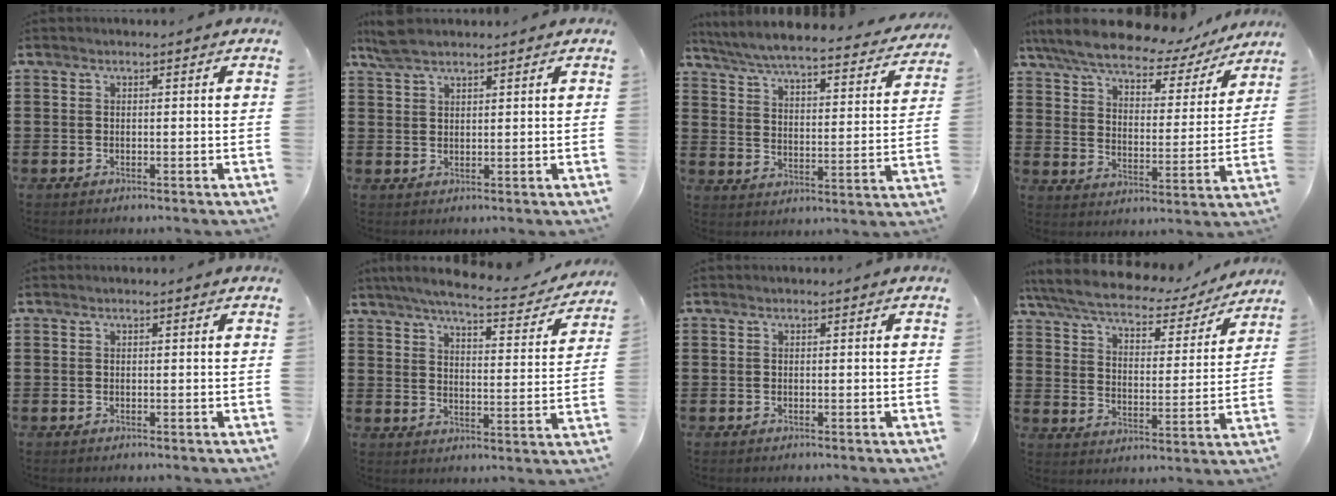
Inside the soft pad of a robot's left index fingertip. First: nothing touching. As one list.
[{"total": 3.8, "force": [3.2, 1.1, 1.8], "torque": [-0.042, 0.002, 0.061]}, {"total": 5.5, "force": [5.2, -0.2, 1.5], "torque": [-0.056, -0.041, 0.085]}, {"total": 8.3, "force": [7.5, 1.6, 3.4], "torque": [-0.100, -0.037, 0.128]}, {"total": 0.0}, {"total": 6.7, "force": [6.0, 0.1, 3.0], "torque": [-0.074, -0.037, 0.099]}, {"total": 0.0}, {"total": 6.2, "force": [5.5, 1.2, 2.6], "torque": [-0.078, -0.032, 0.092]}]